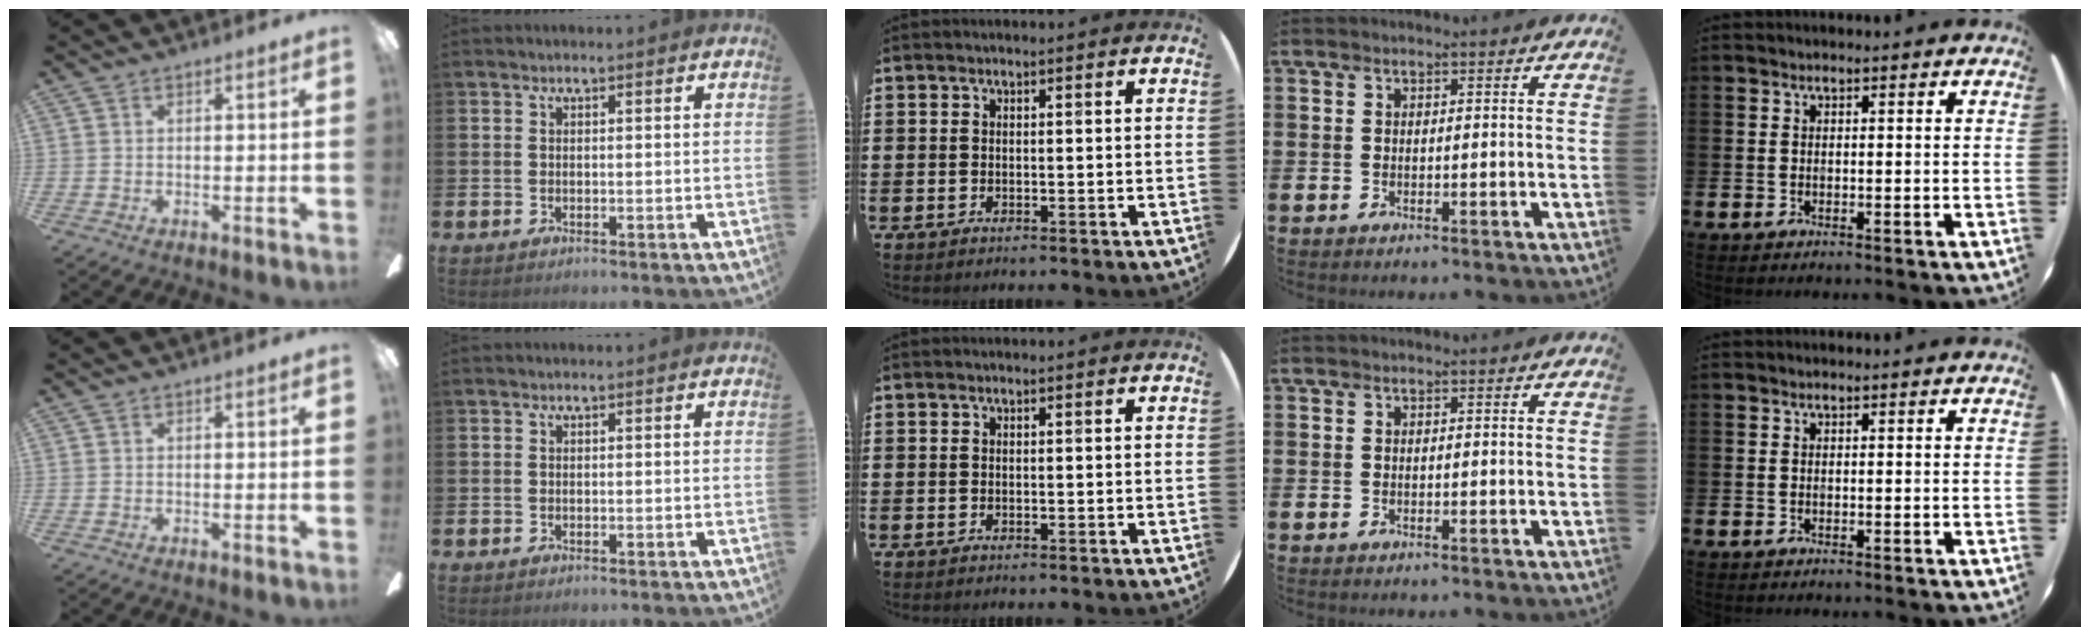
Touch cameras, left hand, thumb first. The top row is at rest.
{}